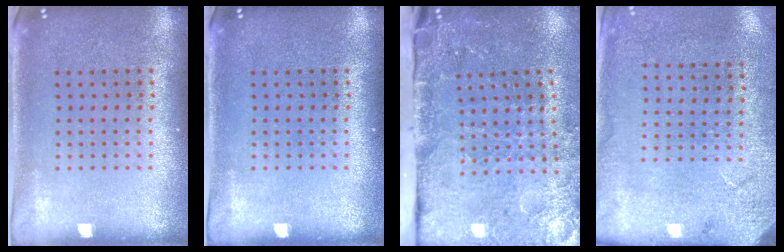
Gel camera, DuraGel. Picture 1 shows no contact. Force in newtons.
{"total": 0.0}
{"total": 3.6, "press": 3.3, "slide": 1.3}
{"total": 2.7, "press": 2.2, "slide": 1.5}